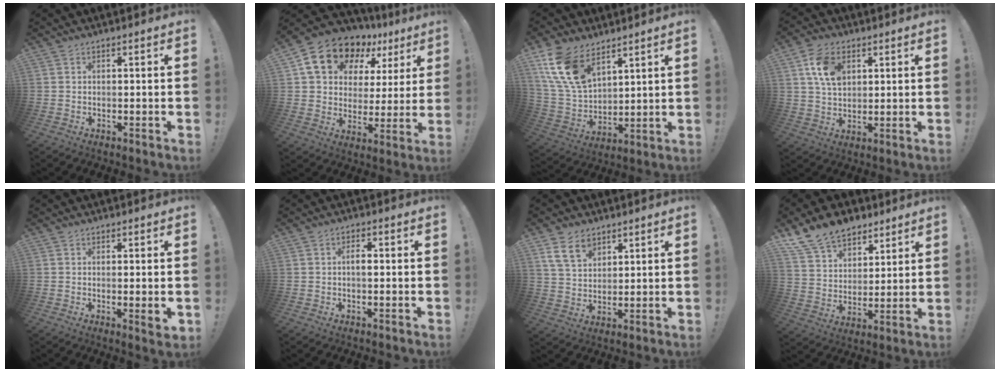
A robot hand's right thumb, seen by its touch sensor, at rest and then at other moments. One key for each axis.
{"total": 15.9, "fx": 10.0, "fy": 9.6, "fz": 7.6, "tx": -0.127, "ty": -0.059, "tz": 0.188}
{"total": 15.5, "fx": 9.2, "fy": 8.9, "fz": 8.7, "tx": -0.182, "ty": -0.049, "tz": 0.178}
{"total": 10.5, "fx": 4.0, "fy": 7.1, "fz": 6.6, "tx": -0.110, "ty": -0.002, "tz": 0.076}
{"total": 3.2, "fx": 0.0, "fy": 0.1, "fz": 3.2, "tx": -0.042, "ty": -0.009, "tz": 0.000}
{"total": 2.5, "fx": -0.5, "fy": 1.1, "fz": 2.3, "tx": -0.034, "ty": 0.006, "tz": -0.013}
{"total": 9.5, "fx": 5.9, "fy": 6.1, "fz": 4.3, "tx": -0.076, "ty": -0.022, "tz": 0.116}
{"total": 14.0, "fx": 10.5, "fy": 8.3, "fz": 4.0, "tx": -0.078, "ty": -0.073, "tz": 0.203}